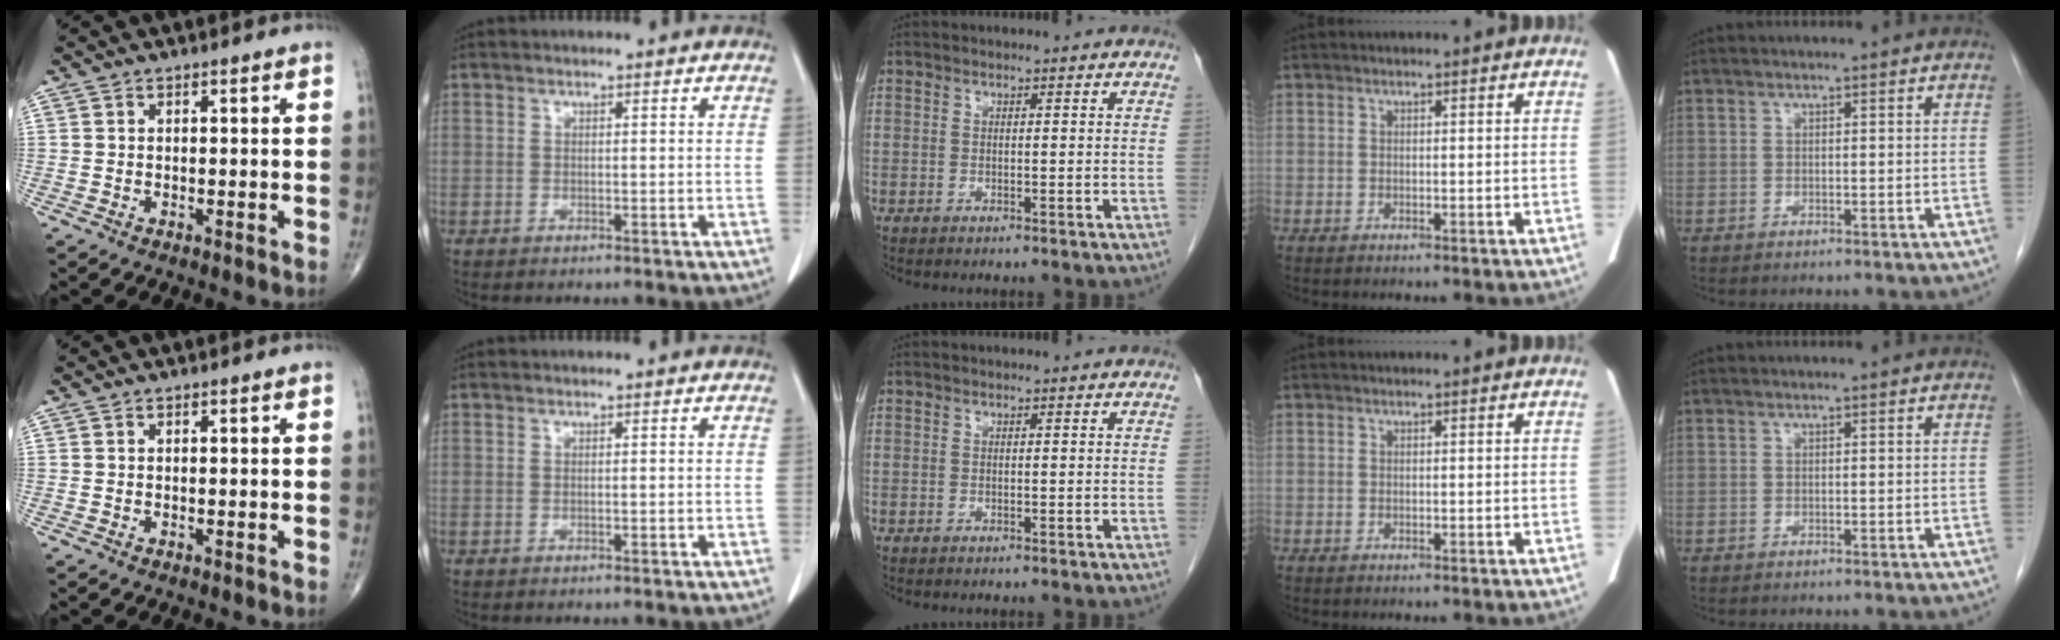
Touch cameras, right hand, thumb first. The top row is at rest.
{"index": {"total": 0.5, "force": [-0.1, 0.2, 0.4], "torque": [-0.017, 0.003, 0.001]}}